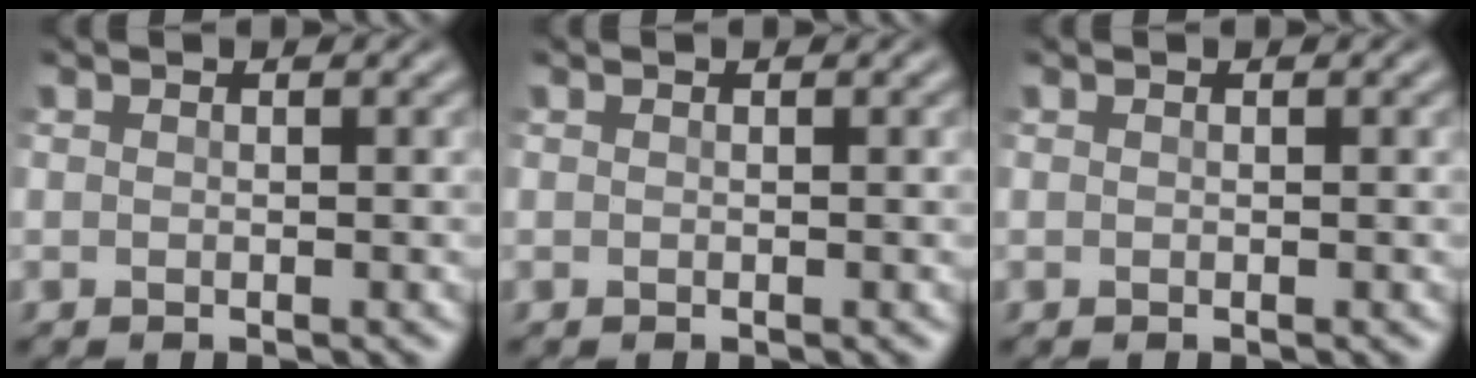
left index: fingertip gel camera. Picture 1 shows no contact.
{"total": 0.0}
{"total": 0.0}